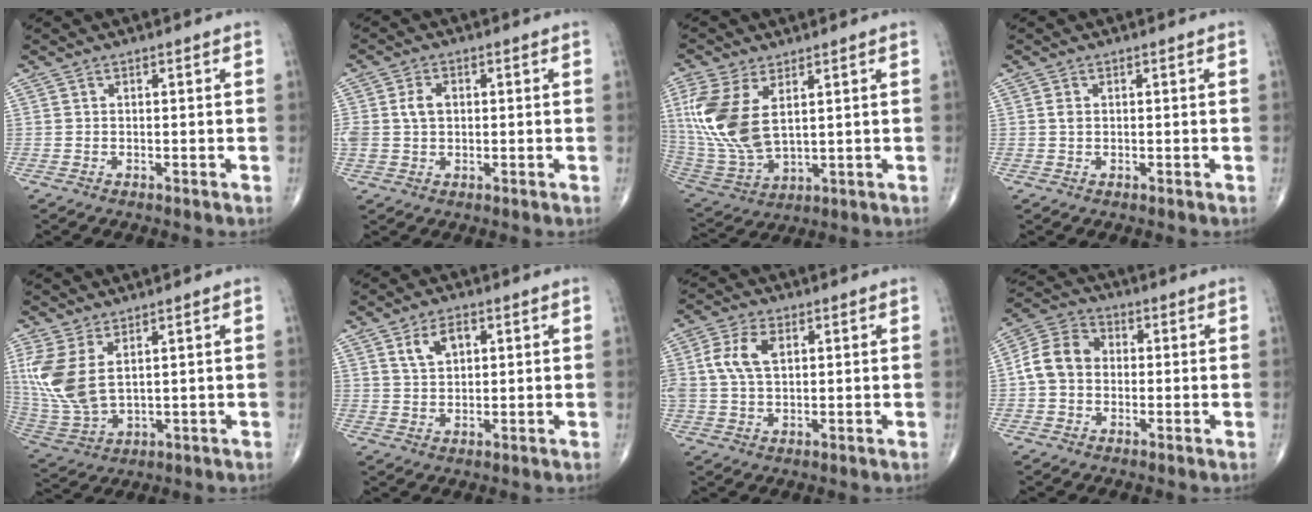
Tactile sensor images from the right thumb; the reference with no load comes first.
{"total": 4.7, "force": [0.6, 3.4, 3.3], "torque": [-0.070, 0.008, 0.013]}
{"total": 14.9, "force": [4.0, 7.9, 12.0], "torque": [-0.270, -0.015, 0.094]}
{"total": 1.0, "force": [0.2, 0.7, 0.7], "torque": [-0.010, 0.000, 0.004]}
{"total": 12.0, "force": [3.6, 6.3, 9.6], "torque": [-0.225, -0.016, 0.091]}
{"total": 5.2, "force": [2.2, 3.1, 3.5], "torque": [-0.052, -0.005, 0.043]}
{"total": 7.6, "force": [1.8, 4.5, 5.8], "torque": [-0.126, 0.007, 0.035]}
{"total": 8.4, "force": [-0.2, 6.8, 5.0], "torque": [-0.084, 0.028, -0.017]}